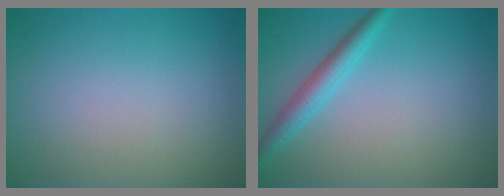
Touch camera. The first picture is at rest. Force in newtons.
{"total": 2.8, "press": 2.8, "slide": 0.1}